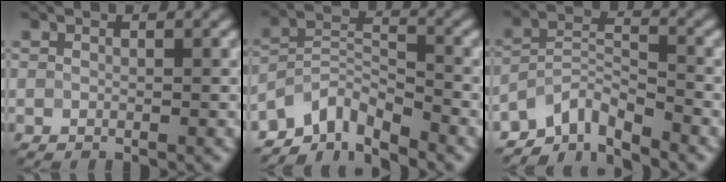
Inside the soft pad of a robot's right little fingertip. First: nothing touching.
{"total": 5.0, "force": [-4.0, 1.8, 2.2], "torque": [-0.026, 0.002, -0.086]}
{"total": 4.4, "force": [-3.8, 1.3, 1.9], "torque": [-0.024, 0.003, -0.079]}